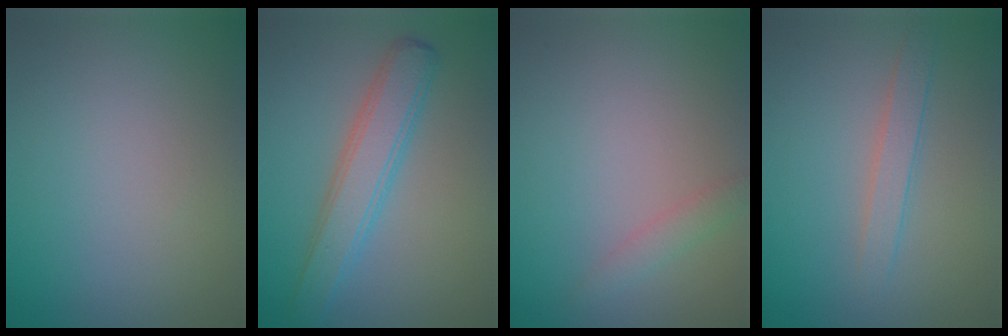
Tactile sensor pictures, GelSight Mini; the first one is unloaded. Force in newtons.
{"total": 4.3, "press": 4.3, "slide": 0.1}
{"total": 1.3, "press": 1.3, "slide": 0.1}
{"total": 1.9, "press": 1.9, "slide": 0.1}